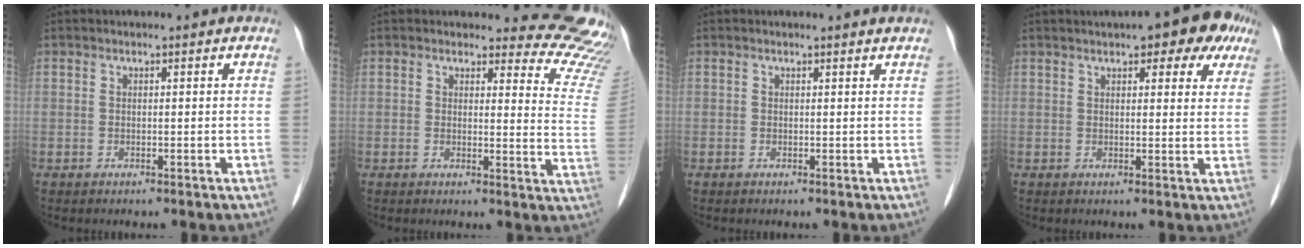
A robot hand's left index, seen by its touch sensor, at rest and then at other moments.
{"total": 12.4, "force": [12.3, 1.5, -0.2], "torque": [0.045, -0.128, 0.091]}
{"total": 1.3, "force": [1.2, -0.2, 0.3], "torque": [-0.017, -0.001, 0.009]}
{"total": 9.8, "force": [6.7, 3.2, 6.5], "torque": [-0.070, 0.017, 0.073]}